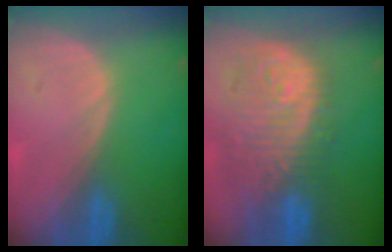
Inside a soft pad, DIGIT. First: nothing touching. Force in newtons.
{"total": 12.0, "press": 10.7, "slide": 5.5}